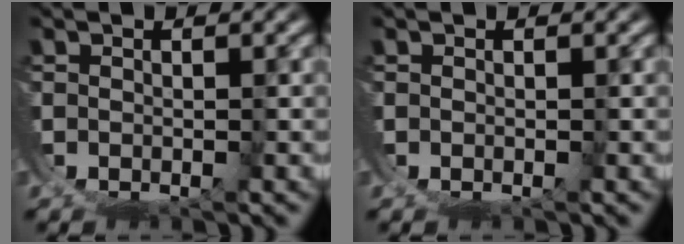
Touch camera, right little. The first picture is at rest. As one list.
[{"total": 0.0}]